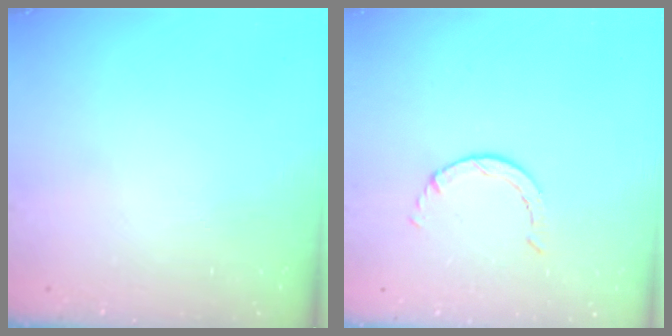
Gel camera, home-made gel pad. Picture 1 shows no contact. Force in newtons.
{"total": 0.8, "press": 0.7, "slide": 0.1}